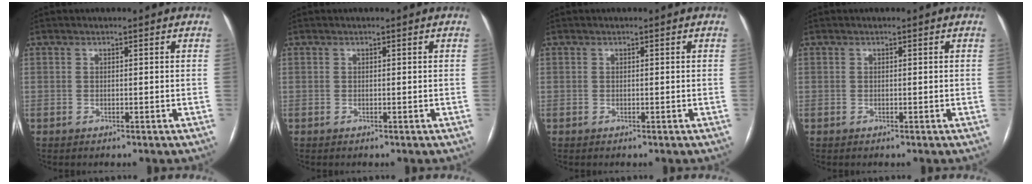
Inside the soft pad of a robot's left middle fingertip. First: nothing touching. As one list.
[{"total": 0.0}, {"total": 0.0}, {"total": 0.0}]